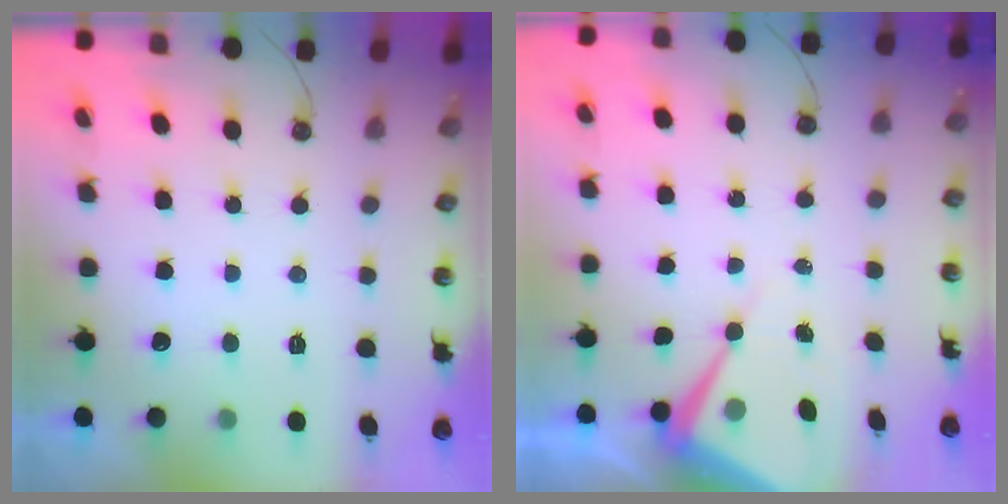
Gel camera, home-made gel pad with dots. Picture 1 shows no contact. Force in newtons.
{"total": 9.4, "press": 9.4, "slide": 0.7}